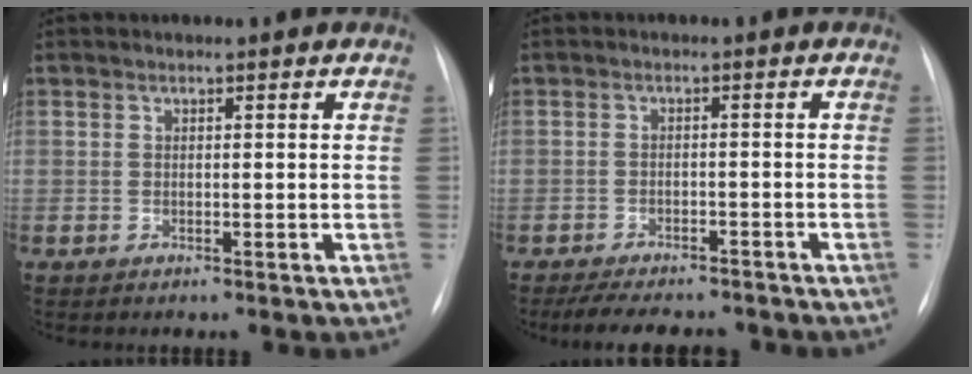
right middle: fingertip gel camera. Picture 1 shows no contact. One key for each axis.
{"total": 10.6, "fx": -9.2, "fy": 3.2, "fz": 4.2, "tx": -0.066, "ty": 0.000, "tz": -0.123}